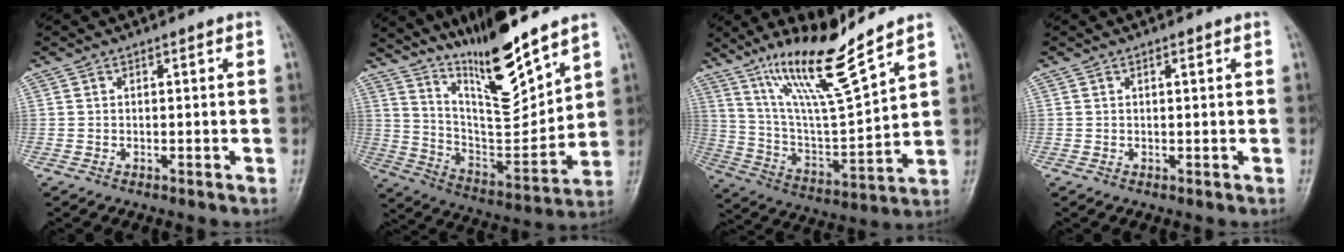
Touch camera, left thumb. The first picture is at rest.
{"total": 16.3, "force": [12.6, 2.6, 10.1], "torque": [-0.146, -0.087, 0.237]}
{"total": 15.7, "force": [11.6, 1.1, 10.5], "torque": [-0.181, -0.070, 0.224]}
{"total": 0.6, "force": [0.3, 0.2, 0.5], "torque": [-0.010, -0.001, 0.005]}